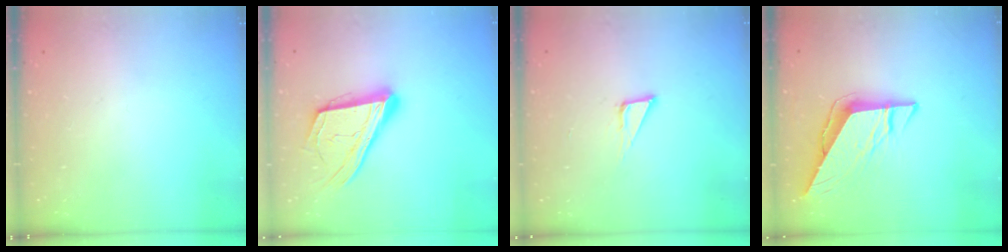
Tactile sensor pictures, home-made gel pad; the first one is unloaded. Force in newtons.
{"total": 18.8, "press": 18.7, "slide": 2.4}
{"total": 6.4, "press": 6.4, "slide": 0.4}
{"total": 8.8, "press": 8.7, "slide": 0.8}